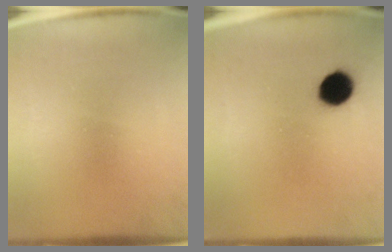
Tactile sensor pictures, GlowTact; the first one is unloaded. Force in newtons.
{"total": 7.4}